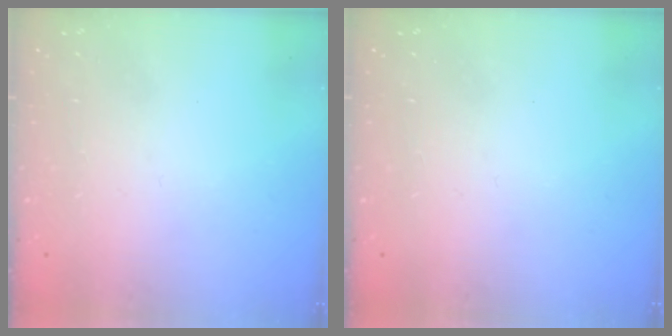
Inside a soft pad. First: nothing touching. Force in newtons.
{"total": 0.0}